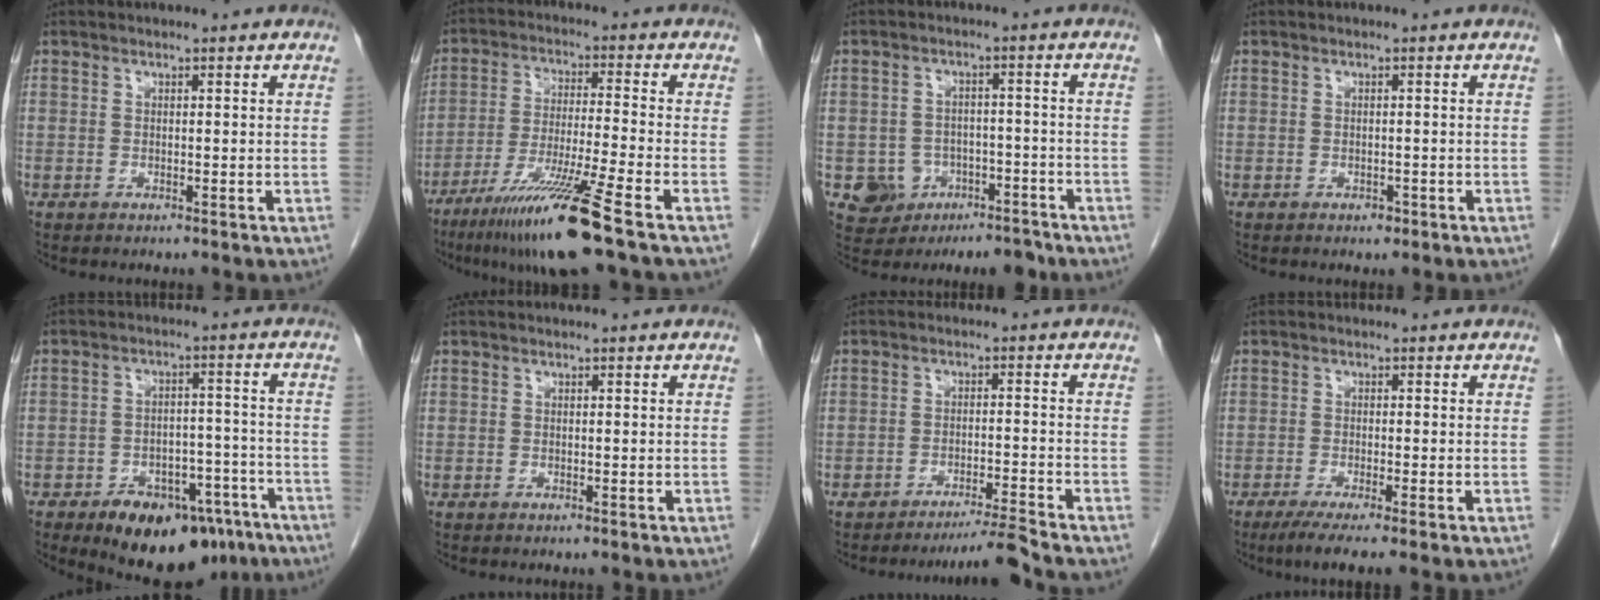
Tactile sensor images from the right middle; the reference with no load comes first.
{"total": 13.0, "force": [-8.4, -1.6, 9.8], "torque": [-0.187, -0.044, -0.150]}
{"total": 6.8, "force": [-3.9, 5.5, 1.3], "torque": [-0.014, 0.018, -0.049]}
{"total": 0.9, "force": [-0.5, 0.5, 0.5], "torque": [-0.008, 0.001, -0.004]}
{"total": 16.2, "force": [-11.0, 8.4, 8.4], "torque": [-0.100, 0.024, -0.152]}
{"total": 0.0}
{"total": 4.6, "force": [-4.2, -1.7, 1.0], "torque": [-0.017, -0.014, -0.071]}
{"total": 5.2, "force": [-3.6, -0.1, 3.8], "torque": [-0.061, -0.014, -0.062]}